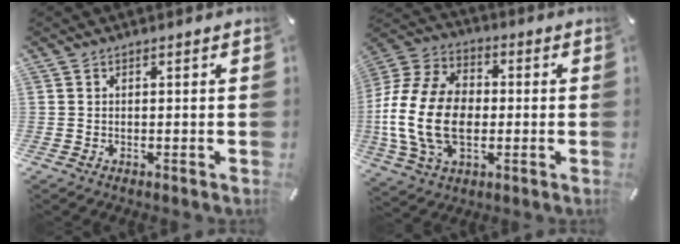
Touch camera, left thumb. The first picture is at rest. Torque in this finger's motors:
{"motor_torque": [0.22, 2.23, 2.77, 0.00, 0.41]}